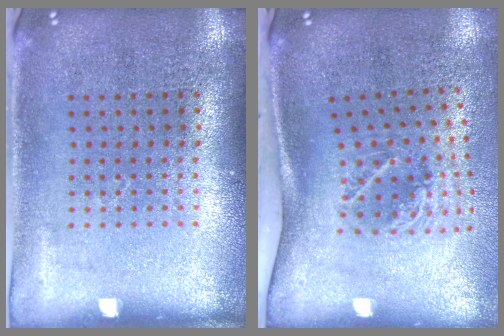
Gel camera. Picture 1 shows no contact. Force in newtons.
{"total": 2.0, "press": 1.3, "slide": 1.6}